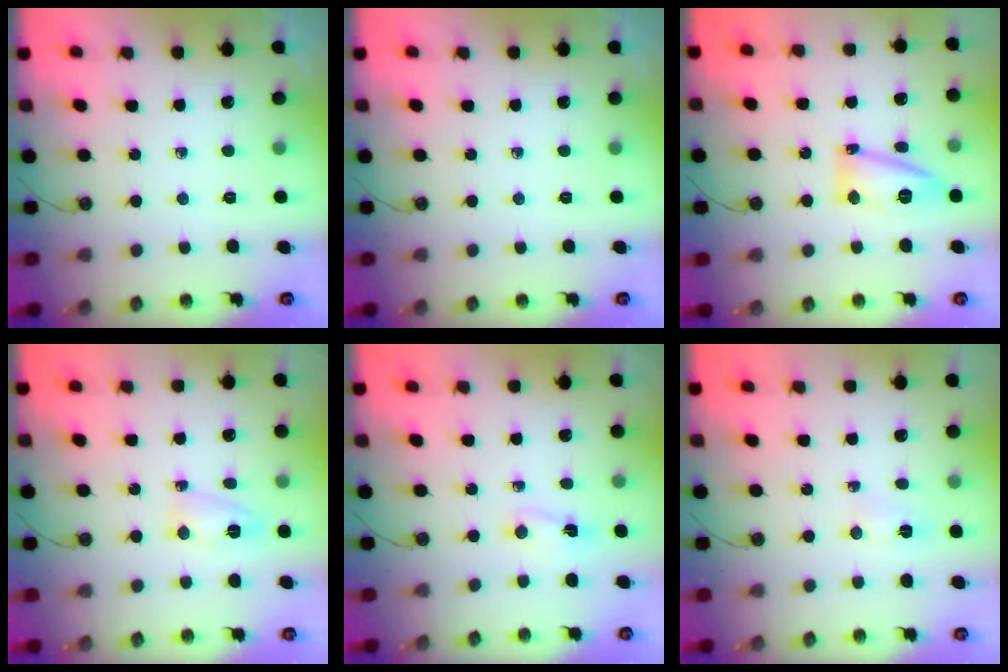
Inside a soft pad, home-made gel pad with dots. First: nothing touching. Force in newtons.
{"total": 0.0}
{"total": 12.5, "press": 12.4, "slide": 1.1}
{"total": 4.0, "press": 3.7, "slide": 1.7}
{"total": 11.2, "press": 2.3, "slide": 11.0}
{"total": 18.5, "press": 4.2, "slide": 18.0}